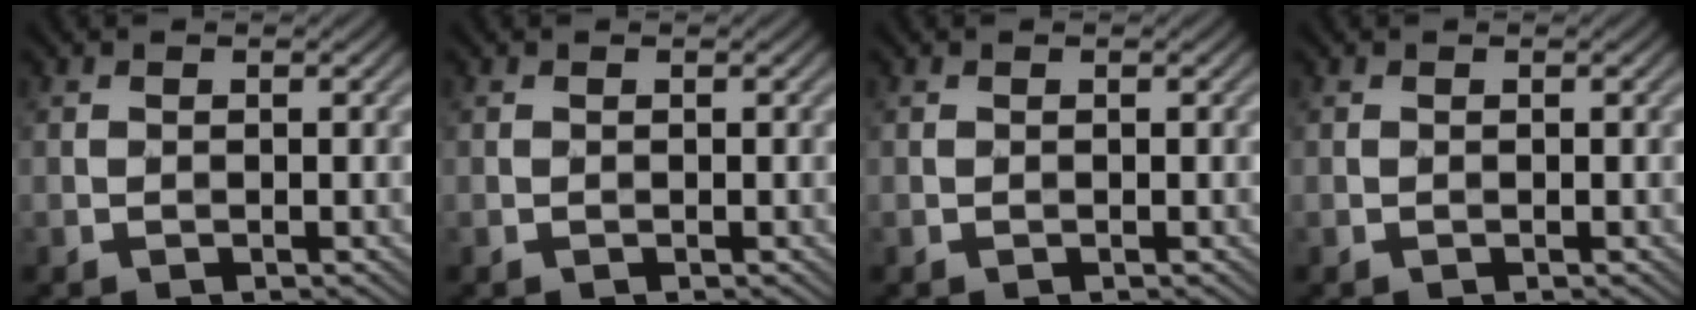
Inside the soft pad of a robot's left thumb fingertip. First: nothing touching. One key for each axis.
{"total": 0.0}
{"total": 0.0}
{"total": 0.0}